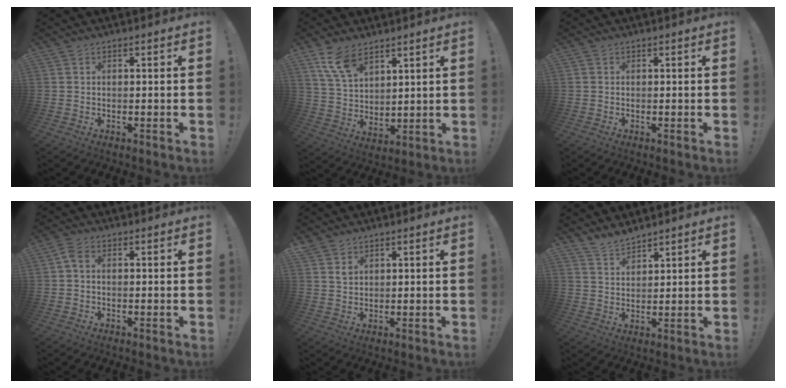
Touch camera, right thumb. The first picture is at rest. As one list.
[{"total": 10.8, "force": [7.5, 5.5, 5.5], "torque": [-0.104, -0.035, 0.145]}, {"total": 0.0}, {"total": 2.3, "force": [0.3, 1.3, 1.9], "torque": [-0.040, 0.005, 0.006]}, {"total": 2.8, "force": [2.0, 1.8, 0.6], "torque": [-0.003, -0.014, 0.036]}, {"total": 5.1, "force": [4.8, 1.2, 1.3], "torque": [-0.025, -0.032, 0.089]}]